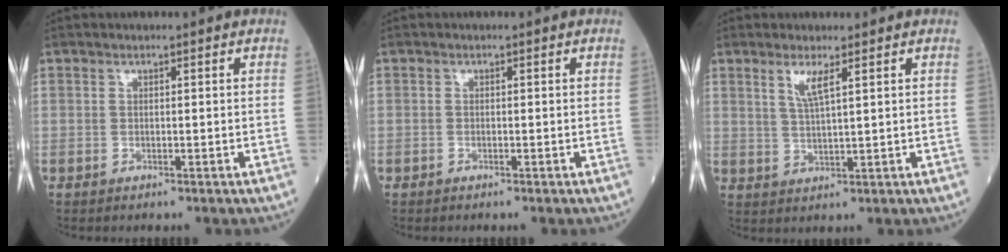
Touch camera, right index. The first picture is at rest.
{"total": 0.0}
{"total": 3.4, "force": [1.8, 0.0, 2.8], "torque": [-0.062, -0.005, 0.041]}